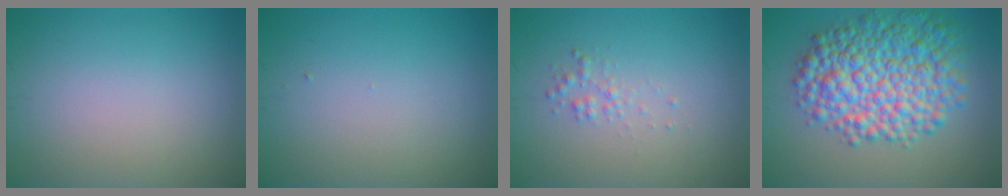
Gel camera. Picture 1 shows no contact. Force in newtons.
{"total": 0.0}
{"total": 1.2, "press": 1.2, "slide": 0.0}
{"total": 9.7, "press": 9.7, "slide": 0.2}